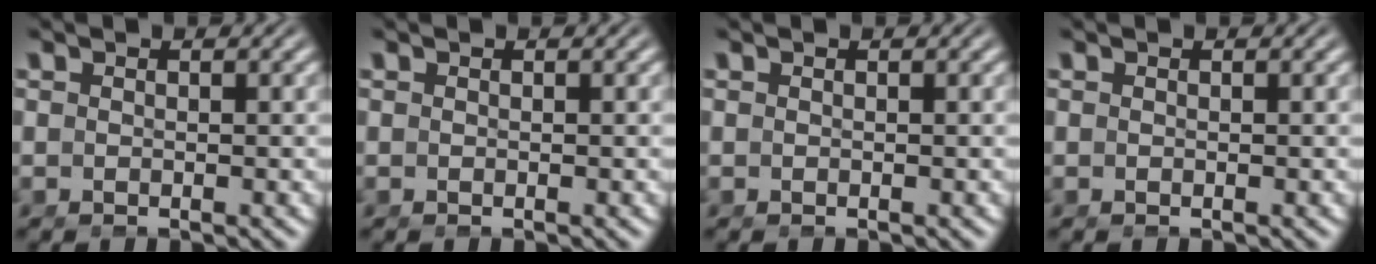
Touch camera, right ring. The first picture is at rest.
{"total": 0.0}
{"total": 0.0}
{"total": 0.0}